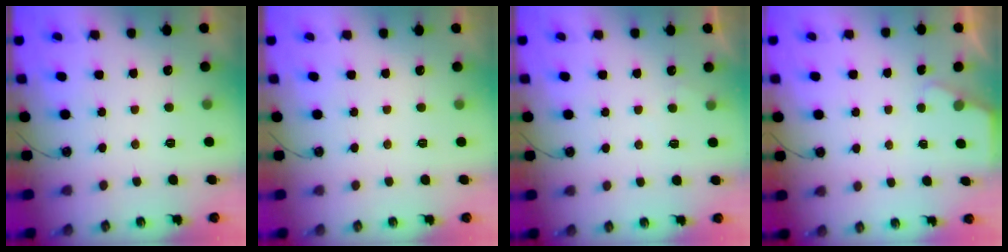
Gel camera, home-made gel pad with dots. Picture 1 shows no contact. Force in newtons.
{"total": 0.0}
{"total": 2.8, "press": 2.8, "slide": 0.3}
{"total": 1.5, "press": 1.5, "slide": 0.3}